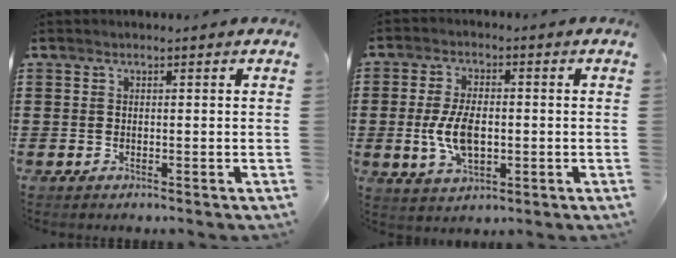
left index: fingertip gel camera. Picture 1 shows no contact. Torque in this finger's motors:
{"motor_torque": [1.07, 1.07, 0.43, 0.12]}